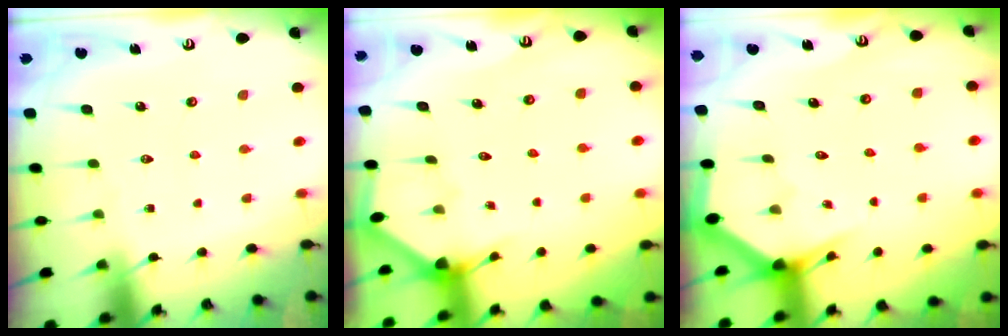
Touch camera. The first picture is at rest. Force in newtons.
{"total": 3.4, "press": 3.3, "slide": 0.4}
{"total": 3.0, "press": 3.0, "slide": 0.1}